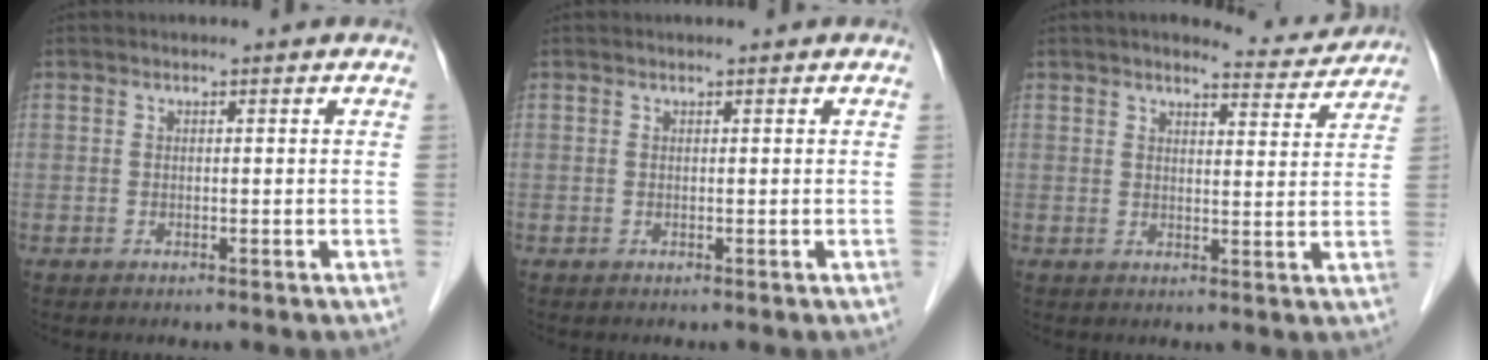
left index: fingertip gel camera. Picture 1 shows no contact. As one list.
[{"total": 0.0}, {"total": 5.5, "force": [5.4, 0.8, 0.9], "torque": [-0.019, -0.002, 0.065]}]